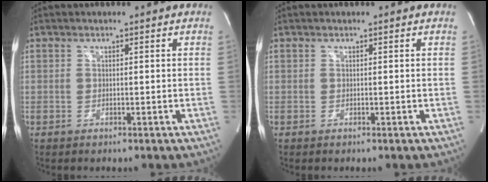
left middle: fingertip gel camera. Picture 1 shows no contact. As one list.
[{"total": 0.0}]